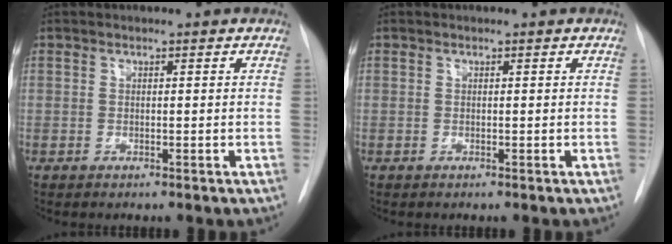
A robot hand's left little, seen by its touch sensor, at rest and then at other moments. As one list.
[{"total": 0.0}]